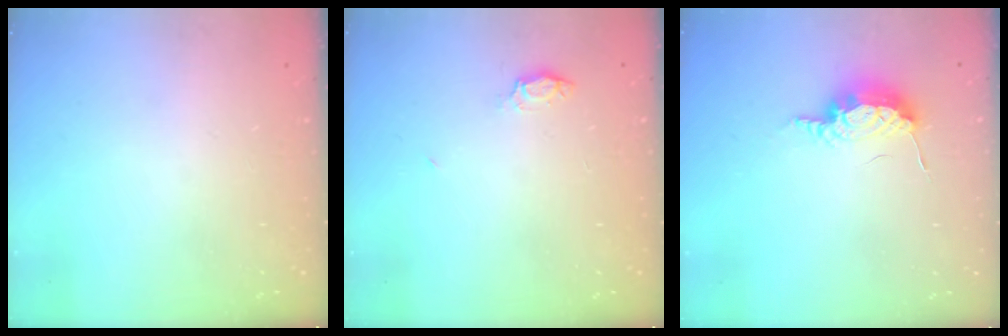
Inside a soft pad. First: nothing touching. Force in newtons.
{"total": 3.6, "press": 3.6, "slide": 0.5}
{"total": 8.6, "press": 8.1, "slide": 2.7}